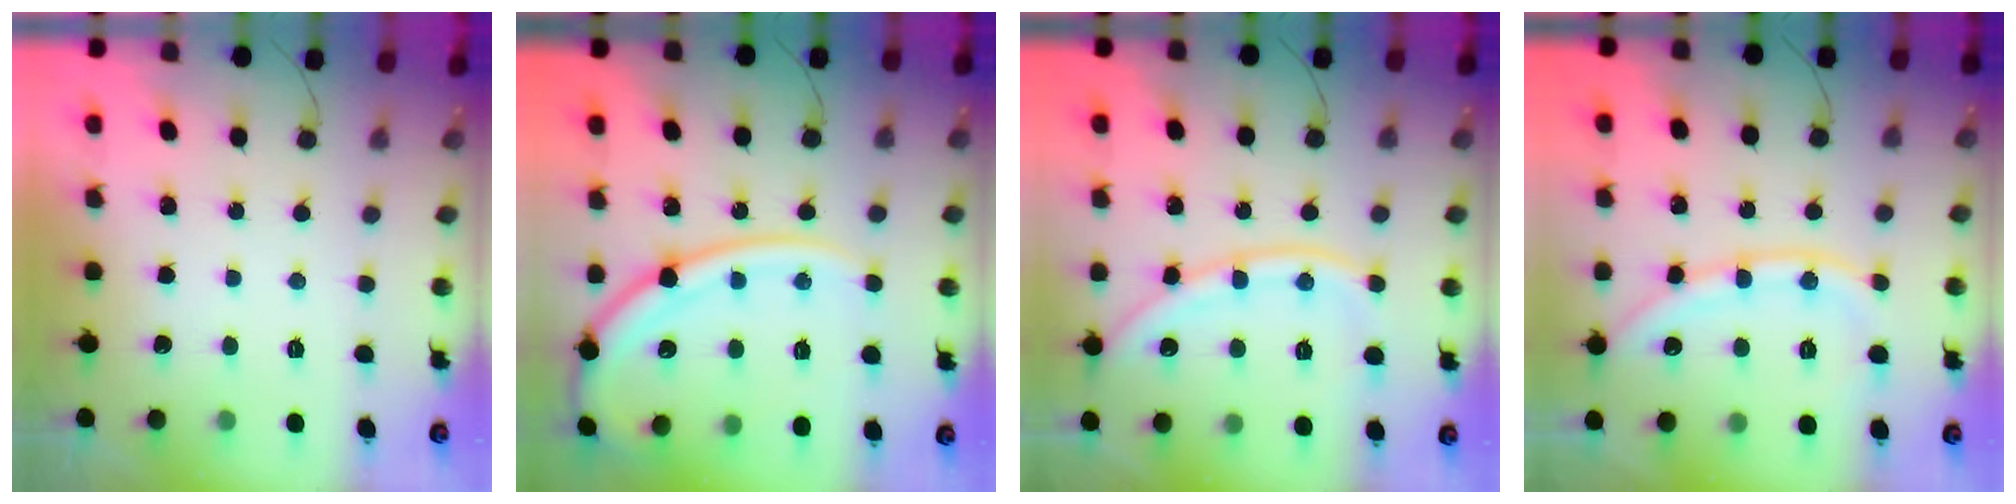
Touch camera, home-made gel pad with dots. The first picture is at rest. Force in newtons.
{"total": 17.2, "press": 17.1, "slide": 1.8}
{"total": 12.0, "press": 11.8, "slide": 1.6}
{"total": 10.4, "press": 10.3, "slide": 1.4}